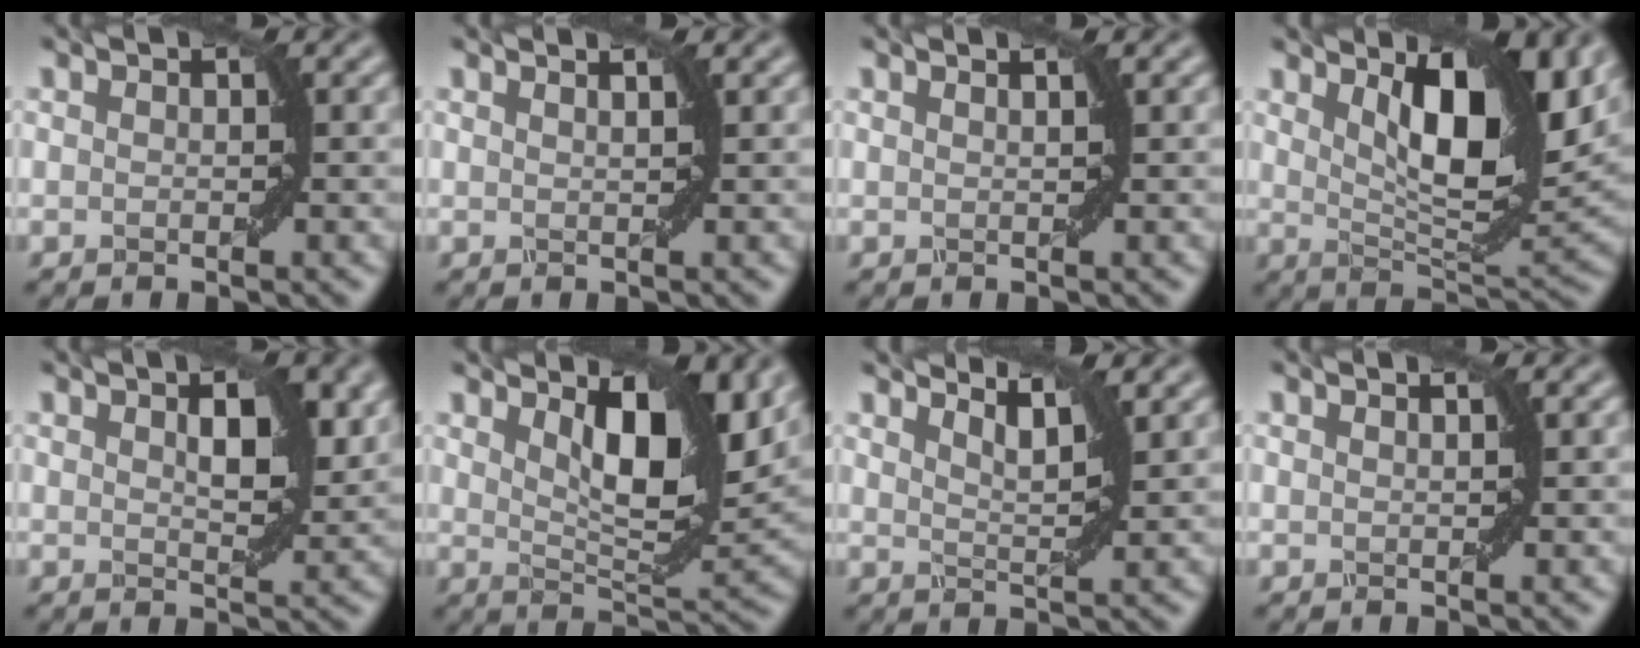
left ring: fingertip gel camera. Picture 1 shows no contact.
{"total": 2.0, "force": [1.3, 0.7, 1.3], "torque": [0.001, -0.001, -0.005]}
{"total": 1.3, "force": [0.9, 0.4, 0.9], "torque": [-0.001, -0.003, 0.001]}
{"total": 9.7, "force": [3.8, 3.3, 8.2], "torque": [-0.127, -0.005, 0.069]}
{"total": 4.1, "force": [1.6, 1.5, 3.5], "torque": [-0.057, 0.000, 0.030]}
{"total": 7.7, "force": [3.5, 2.6, 6.4], "torque": [-0.102, -0.008, 0.057]}
{"total": 3.6, "force": [3.1, 0.6, 1.8], "torque": [-0.019, 0.005, 0.032]}
{"total": 1.0, "force": [0.7, 0.2, 0.7], "torque": [-0.002, -0.003, 0.004]}